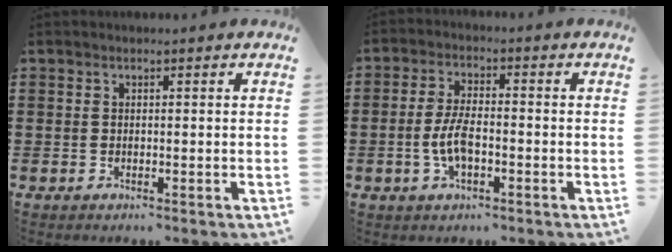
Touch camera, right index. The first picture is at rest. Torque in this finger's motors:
{"motor_torque": [2.14, 0.00, 0.18, 0.04]}